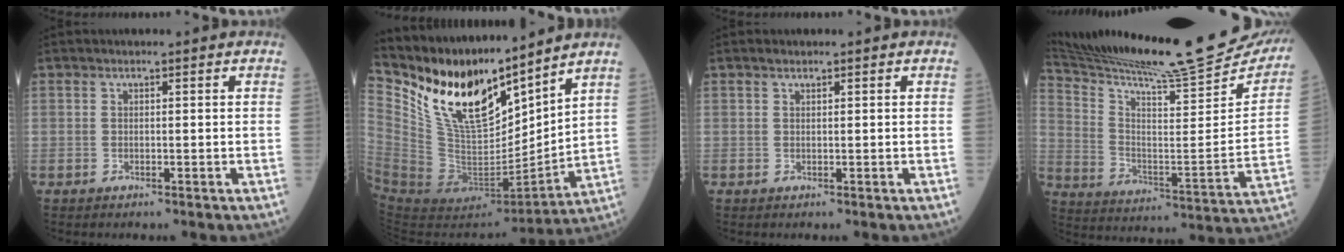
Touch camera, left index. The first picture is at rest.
{"total": 20.6, "force": [16.7, 6.1, 10.5], "torque": [-0.224, -0.013, 0.321]}
{"total": 0.6, "force": [0.5, 0.2, 0.3], "torque": [-0.010, 0.006, 0.010]}
{"total": 28.4, "force": [25.4, 1.3, 12.5], "torque": [-0.222, -0.078, 0.361]}